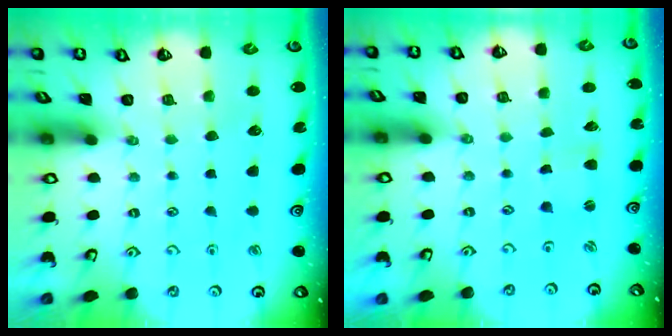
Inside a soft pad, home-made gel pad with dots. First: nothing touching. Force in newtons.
{"total": 1.6, "press": 1.5, "slide": 0.3}